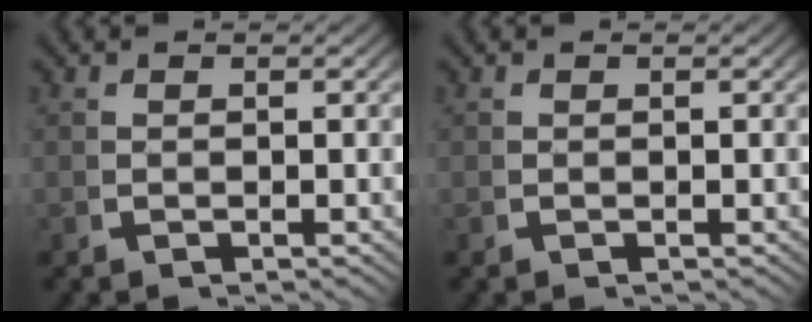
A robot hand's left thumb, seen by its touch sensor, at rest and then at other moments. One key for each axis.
{"total": 0.0}